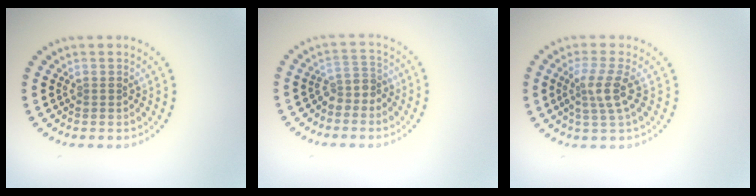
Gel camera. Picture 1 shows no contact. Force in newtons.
{"total": 2.3, "press": 1.7, "slide": 1.5}
{"total": 2.7, "press": 2.1, "slide": 1.6}